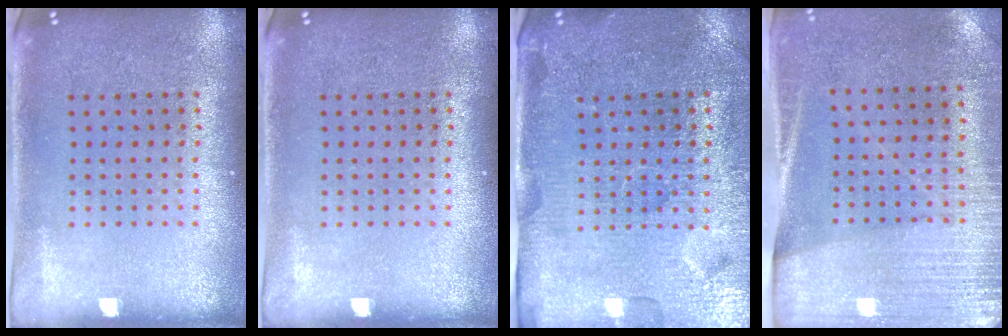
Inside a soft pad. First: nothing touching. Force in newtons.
{"total": 0.0}
{"total": 4.3, "press": 4.0, "slide": 1.5}
{"total": 2.9, "press": 2.6, "slide": 1.3}